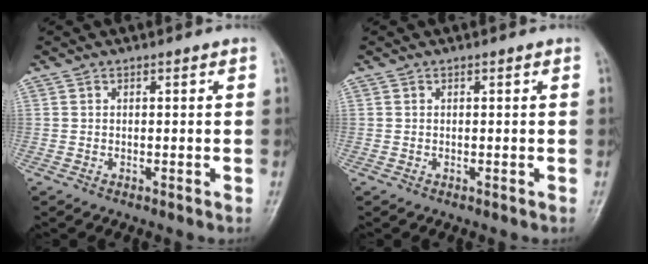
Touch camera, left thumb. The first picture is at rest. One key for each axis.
{"total": 0.0}